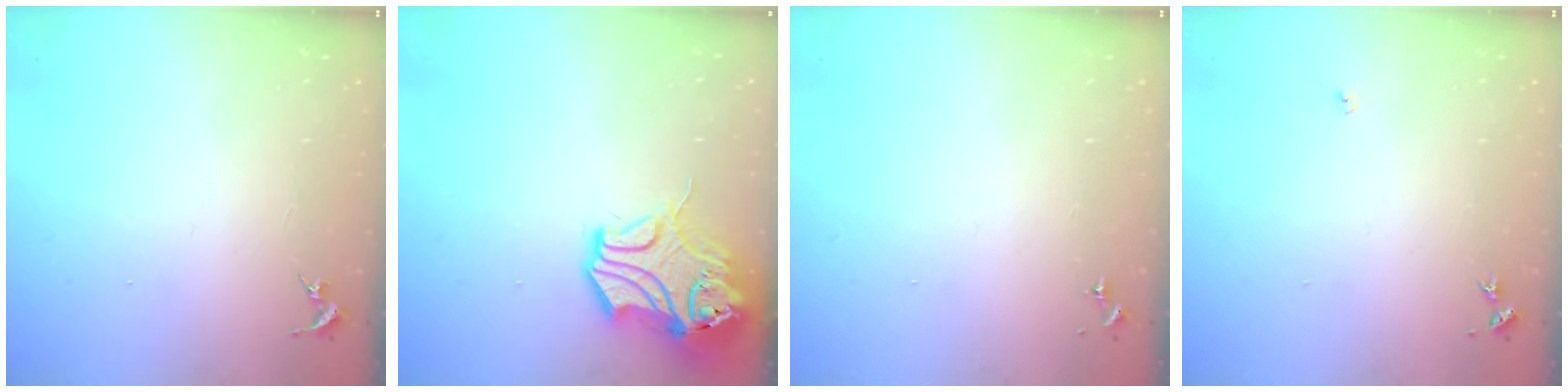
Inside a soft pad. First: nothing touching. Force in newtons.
{"total": 14.2, "press": 14.1, "slide": 1.9}
{"total": 0.0}
{"total": 3.0, "press": 3.0, "slide": 0.4}